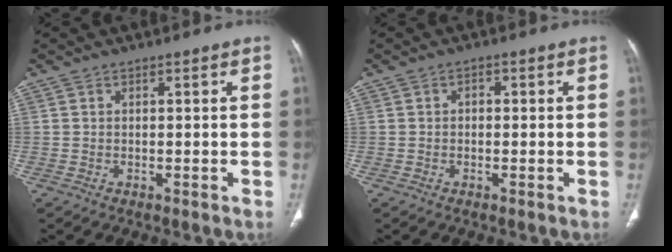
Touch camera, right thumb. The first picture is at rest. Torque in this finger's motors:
{"motor_torque": [-0.50, 0.25, -0.10, -0.16, 0.05]}